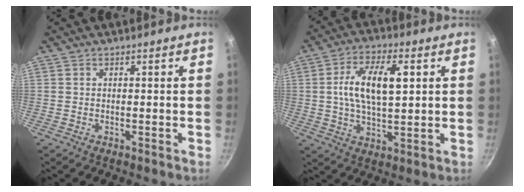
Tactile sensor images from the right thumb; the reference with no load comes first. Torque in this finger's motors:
{"motor_torque": [0.13, 0.12, 0.44, -0.39, 0.21]}